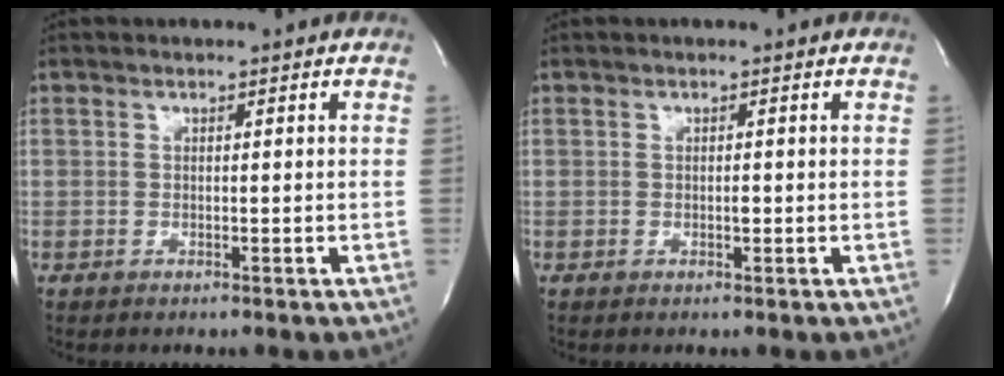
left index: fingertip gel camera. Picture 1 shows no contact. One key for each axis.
{"total": 0.5, "fx": -0.2, "fy": 0.2, "fz": 0.4, "tx": -0.007, "ty": -0.003, "tz": -0.005}